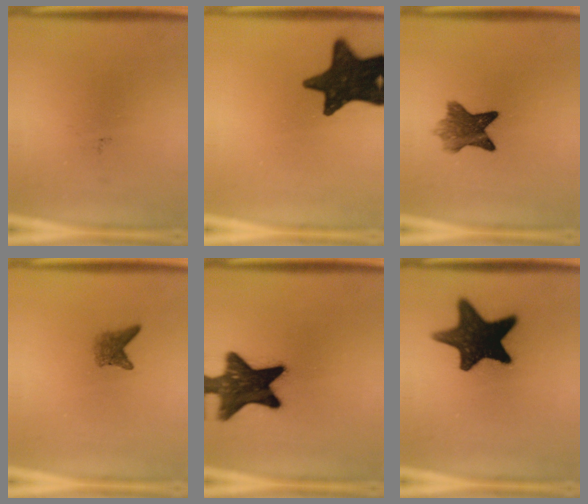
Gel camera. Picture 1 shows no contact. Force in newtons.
{"total": 16.0}
{"total": 6.8}
{"total": 2.4}
{"total": 15.8}
{"total": 16.0}